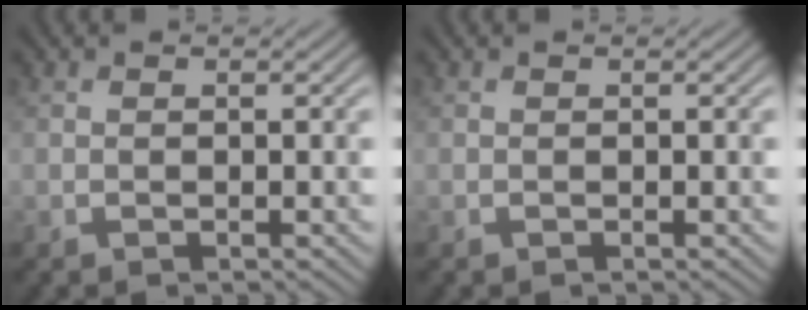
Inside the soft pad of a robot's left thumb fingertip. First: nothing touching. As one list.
[{"total": 0.0}]